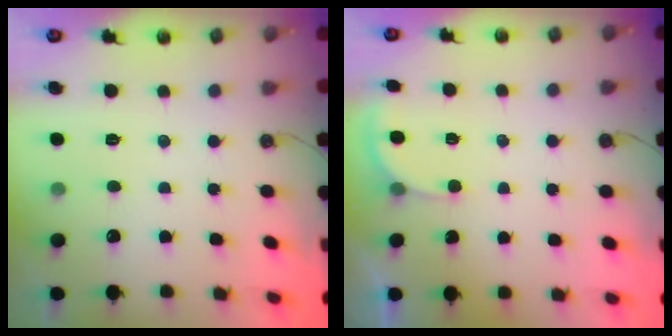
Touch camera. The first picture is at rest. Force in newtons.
{"total": 2.1, "press": 2.1, "slide": 0.2}